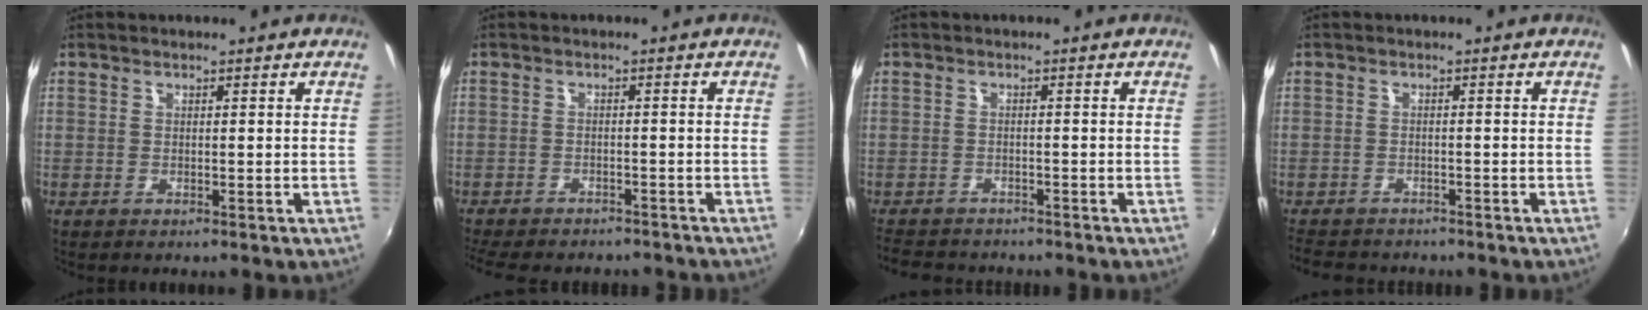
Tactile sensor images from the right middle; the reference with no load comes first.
{"total": 11.9, "force": [-10.3, 3.6, 4.7], "torque": [-0.112, -0.023, -0.147]}
{"total": 6.4, "force": [-5.6, 2.7, 1.4], "torque": [-0.049, -0.005, -0.095]}
{"total": 5.8, "force": [-5.1, 2.6, 1.3], "torque": [-0.045, -0.008, -0.087]}